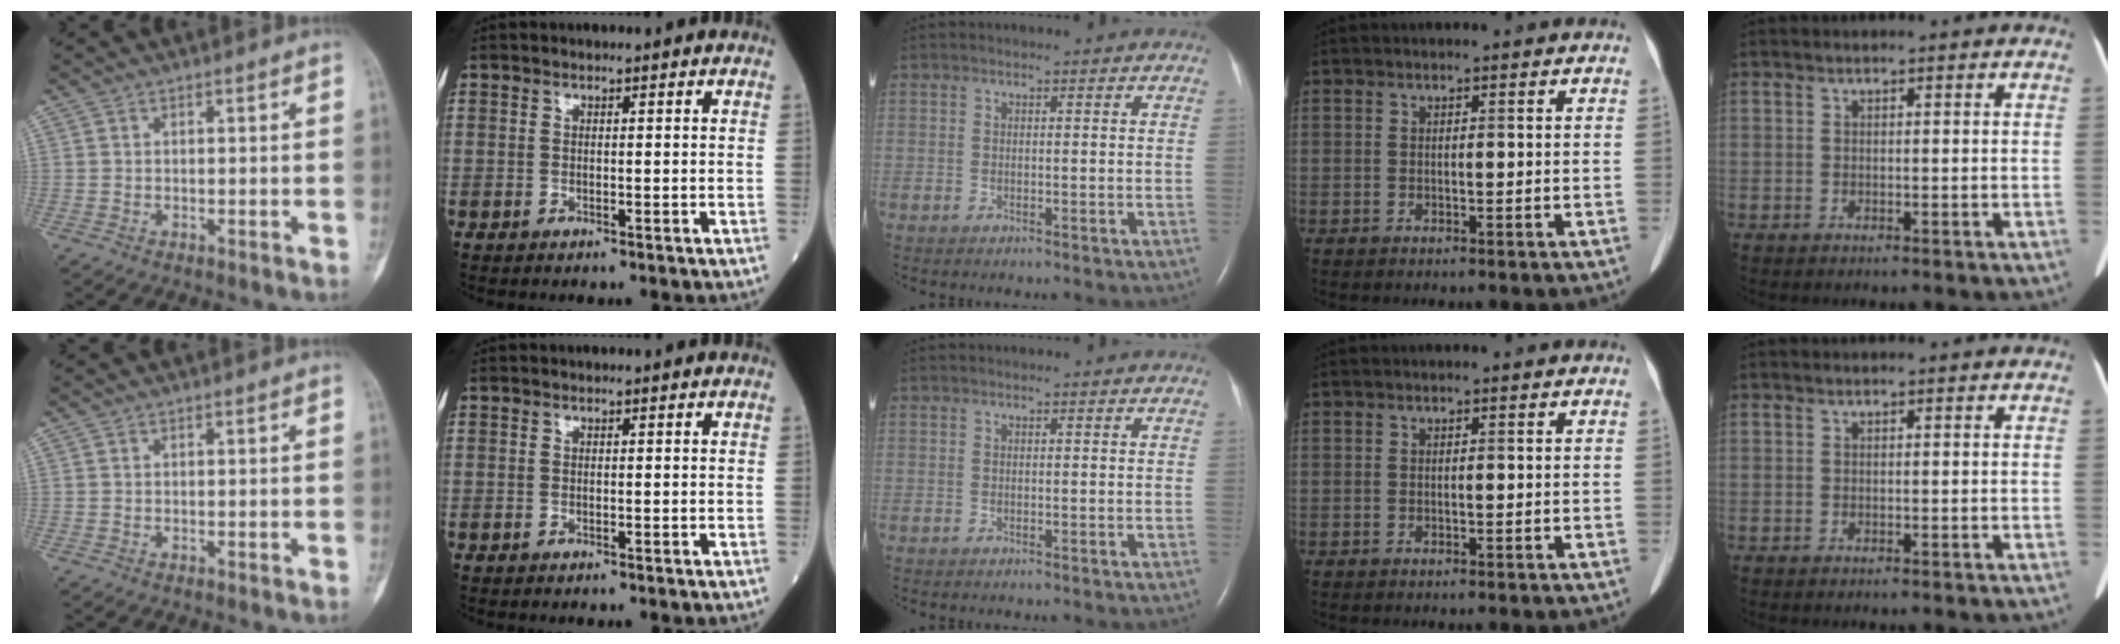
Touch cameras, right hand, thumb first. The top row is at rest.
{}